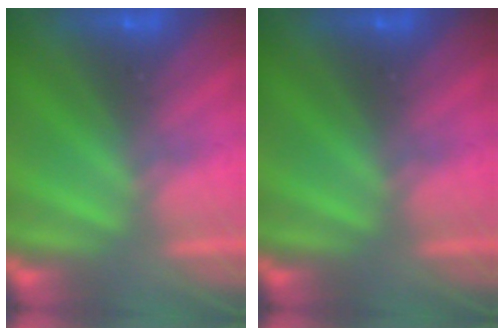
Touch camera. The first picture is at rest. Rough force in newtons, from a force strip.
{"total": 0.0}